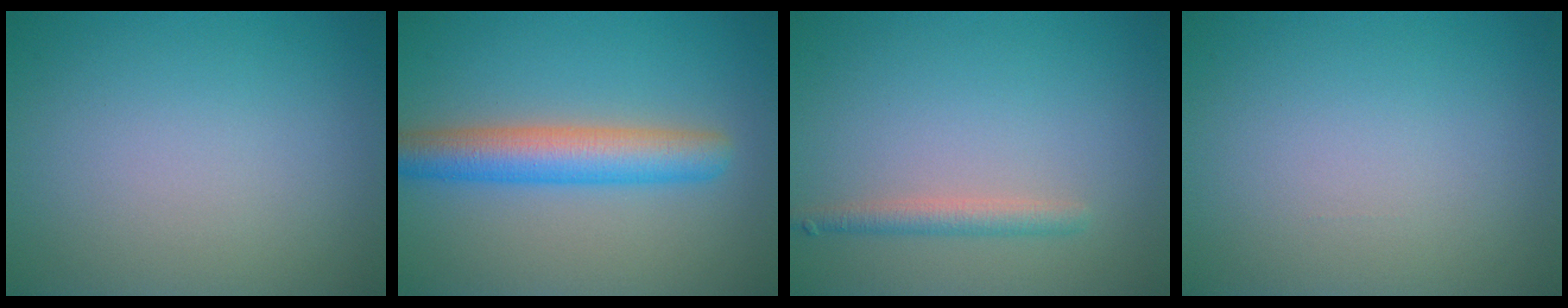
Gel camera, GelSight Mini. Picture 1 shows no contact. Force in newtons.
{"total": 5.4, "press": 5.4, "slide": 0.2}
{"total": 1.8, "press": 1.8, "slide": 0.1}
{"total": 0.0}